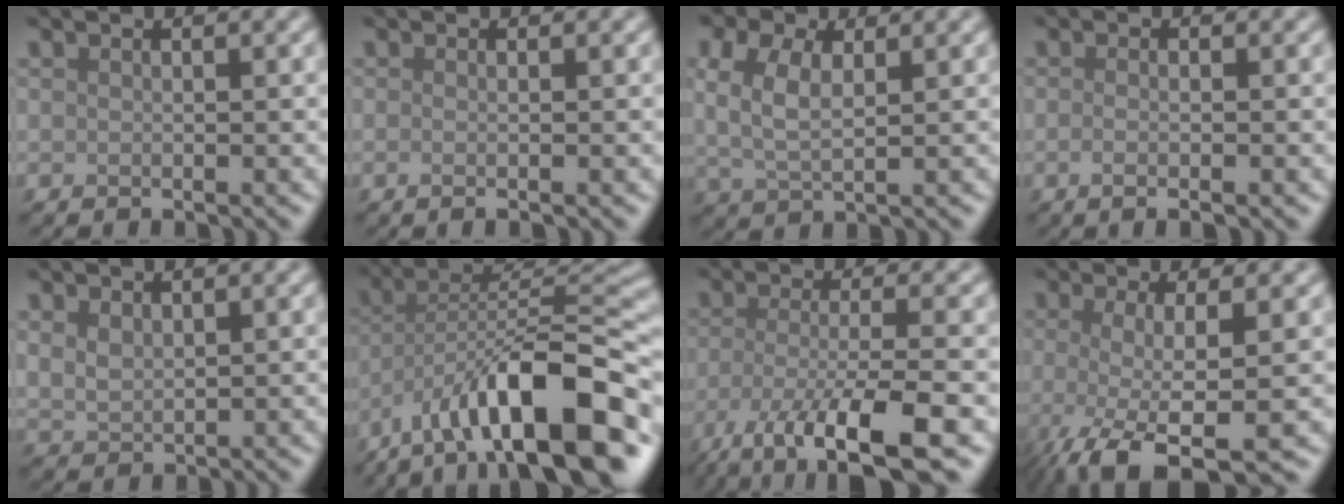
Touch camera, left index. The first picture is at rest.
{"total": 1.4, "force": [-0.2, 0.4, 1.3], "torque": [-0.015, -0.005, -0.011]}
{"total": 4.3, "force": [1.2, 2.3, 3.4], "torque": [-0.076, 0.005, 0.021]}
{"total": 2.2, "force": [-0.4, 0.8, 2.0], "torque": [-0.025, -0.007, -0.014]}
{"total": 1.8, "force": [0.9, 1.1, 1.1], "torque": [-0.028, -0.002, 0.025]}
{"total": 13.9, "force": [-7.9, 4.9, 10.4], "torque": [-0.149, 0.019, -0.133]}
{"total": 8.3, "force": [-4.6, 2.1, 6.6], "torque": [-0.113, -0.019, -0.083]}
{"total": 6.9, "force": [-2.5, 1.7, 6.3], "torque": [-0.092, -0.015, -0.047]}